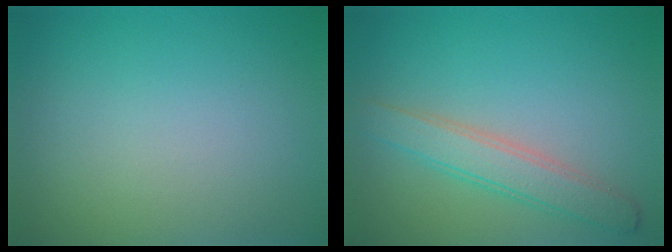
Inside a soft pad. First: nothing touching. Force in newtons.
{"total": 3.5, "press": 3.5, "slide": 0.2}